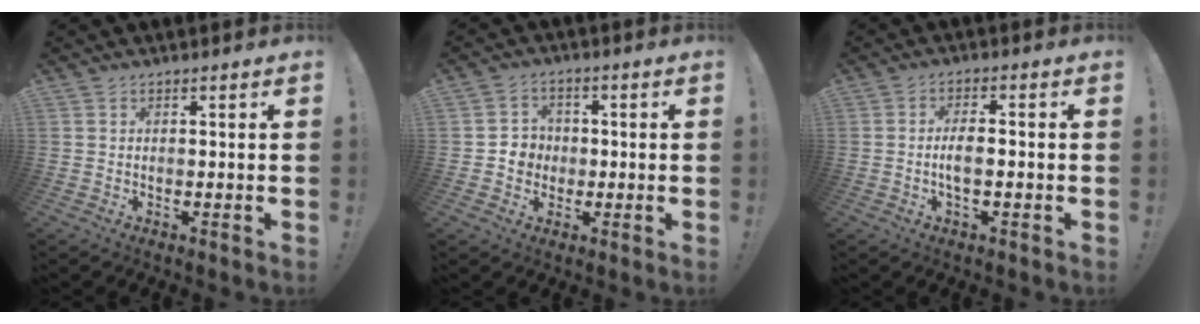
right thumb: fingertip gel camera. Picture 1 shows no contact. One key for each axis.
{"total": 5.8, "fx": -1.1, "fy": 5.5, "fz": 1.4, "tx": -0.017, "ty": 0.012, "tz": -0.018}
{"total": 4.4, "fx": -1.1, "fy": 1.4, "fz": 4.0, "tx": -0.085, "ty": 0.000, "tz": -0.022}